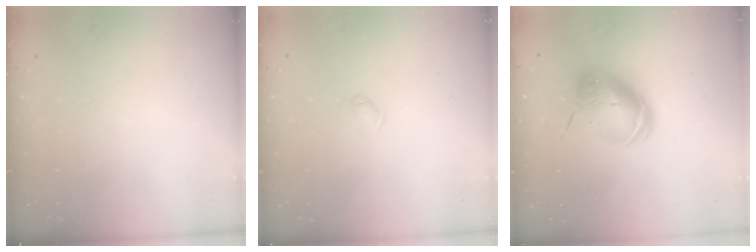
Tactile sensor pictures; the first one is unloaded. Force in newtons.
{"total": 3.5, "press": 3.5, "slide": 0.5}
{"total": 10.5, "press": 10.3, "slide": 2.1}